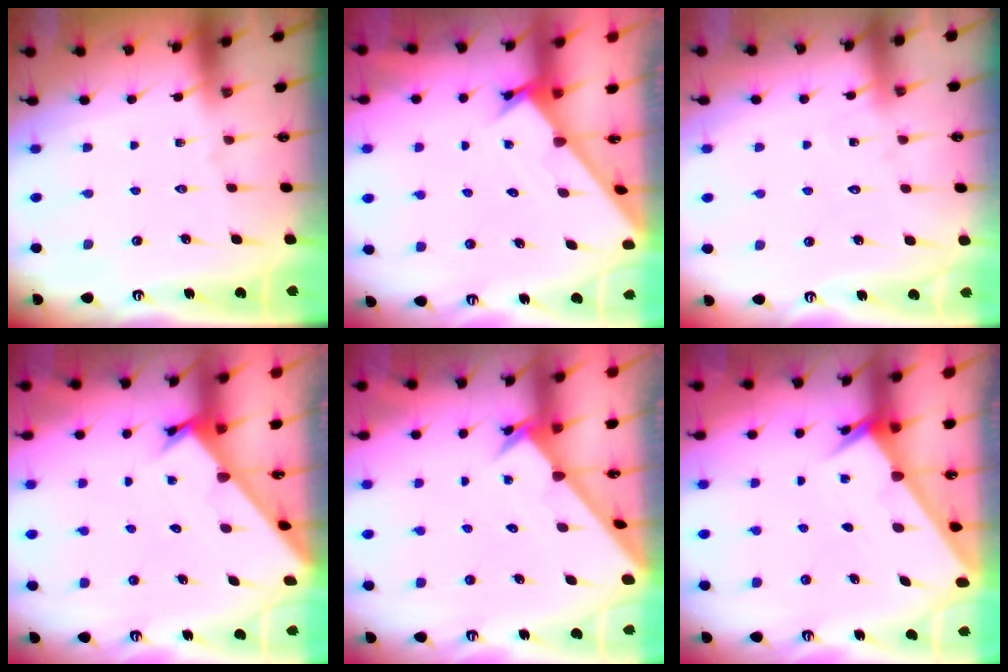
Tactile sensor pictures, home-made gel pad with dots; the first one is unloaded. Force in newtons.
{"total": 1.6, "press": 1.6, "slide": 0.1}
{"total": 6.1, "press": 6.1, "slide": 0.5}
{"total": 2.2, "press": 2.2, "slide": 0.2}
{"total": 2.6, "press": 2.6, "slide": 0.2}
{"total": 2.0, "press": 2.0, "slide": 0.1}